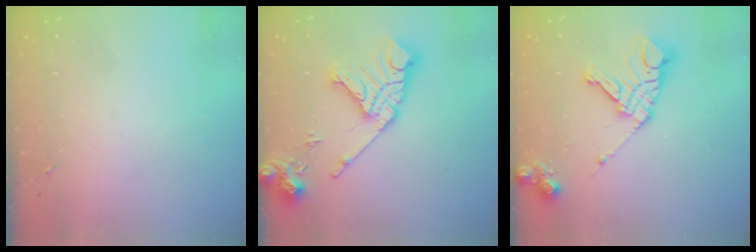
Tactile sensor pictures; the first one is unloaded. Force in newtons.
{"total": 19.0, "press": 18.8, "slide": 2.3}
{"total": 16.3, "press": 16.2, "slide": 1.8}